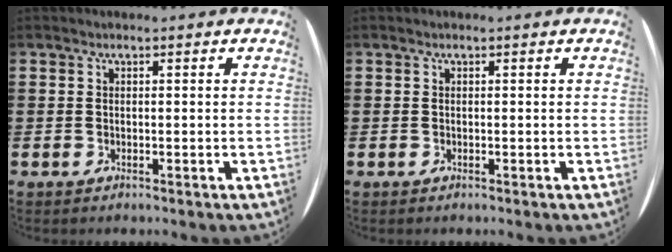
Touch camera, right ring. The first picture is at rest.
{"total": 0.0}